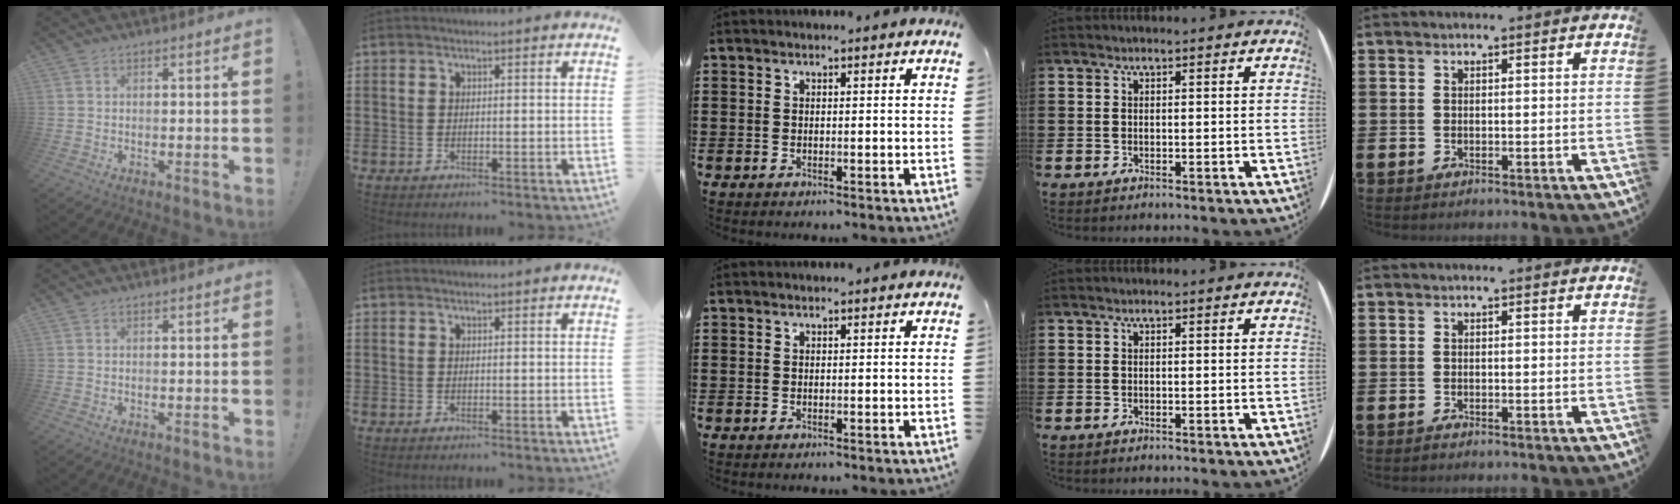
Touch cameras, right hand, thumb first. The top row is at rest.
{}